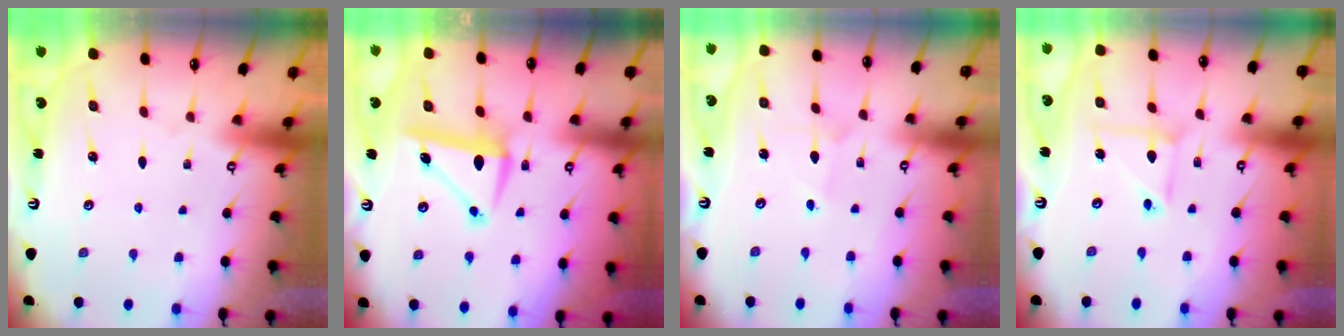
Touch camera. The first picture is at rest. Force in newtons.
{"total": 7.5, "press": 7.4, "slide": 1.0}
{"total": 2.0, "press": 2.0, "slide": 0.2}
{"total": 5.7, "press": 5.7, "slide": 0.6}